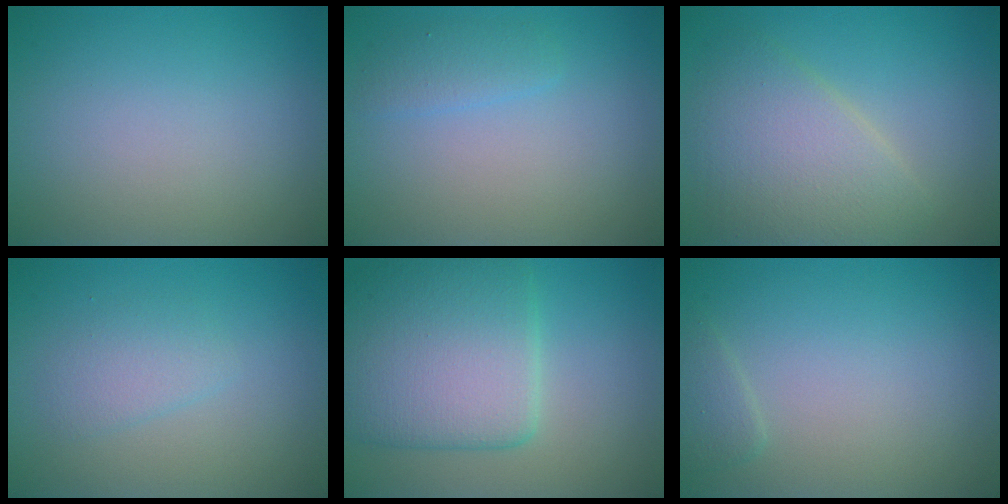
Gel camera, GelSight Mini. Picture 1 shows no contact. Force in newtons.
{"total": 1.6, "press": 1.6, "slide": 0.1}
{"total": 6.0, "press": 6.0, "slide": 0.1}
{"total": 1.8, "press": 1.8, "slide": 0.1}
{"total": 8.0, "press": 8.0, "slide": 0.4}
{"total": 1.1, "press": 1.1, "slide": 0.1}